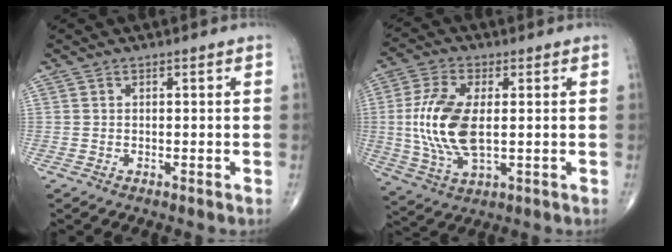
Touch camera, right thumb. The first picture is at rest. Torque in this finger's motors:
{"motor_torque": [-0.49, 1.03, 1.40, 0.21, 0.13]}